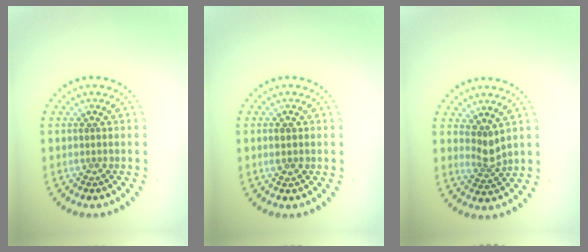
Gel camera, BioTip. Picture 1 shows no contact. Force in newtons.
{"total": 1.0, "press": 1.0, "slide": 0.3}
{"total": 1.9, "press": 1.4, "slide": 1.3}